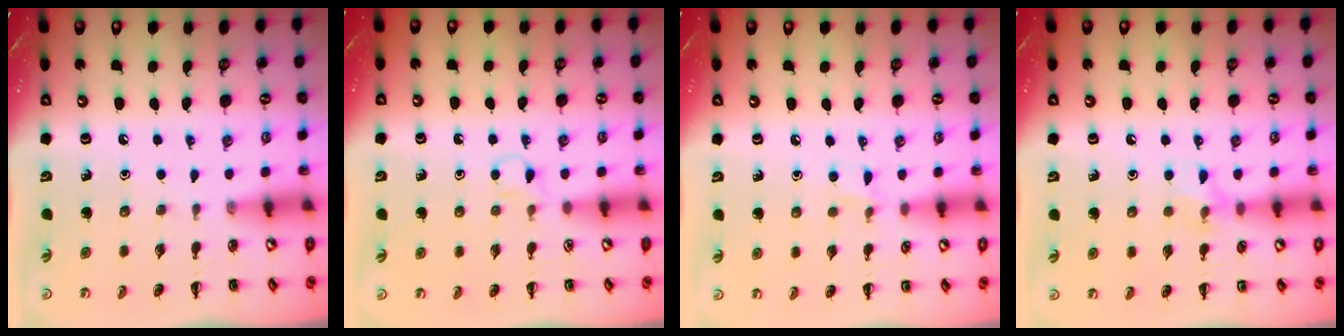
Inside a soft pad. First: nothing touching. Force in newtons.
{"total": 2.8, "press": 2.6, "slide": 1.2}
{"total": 4.1, "press": 3.8, "slide": 1.4}
{"total": 7.1, "press": 7.0, "slide": 1.4}